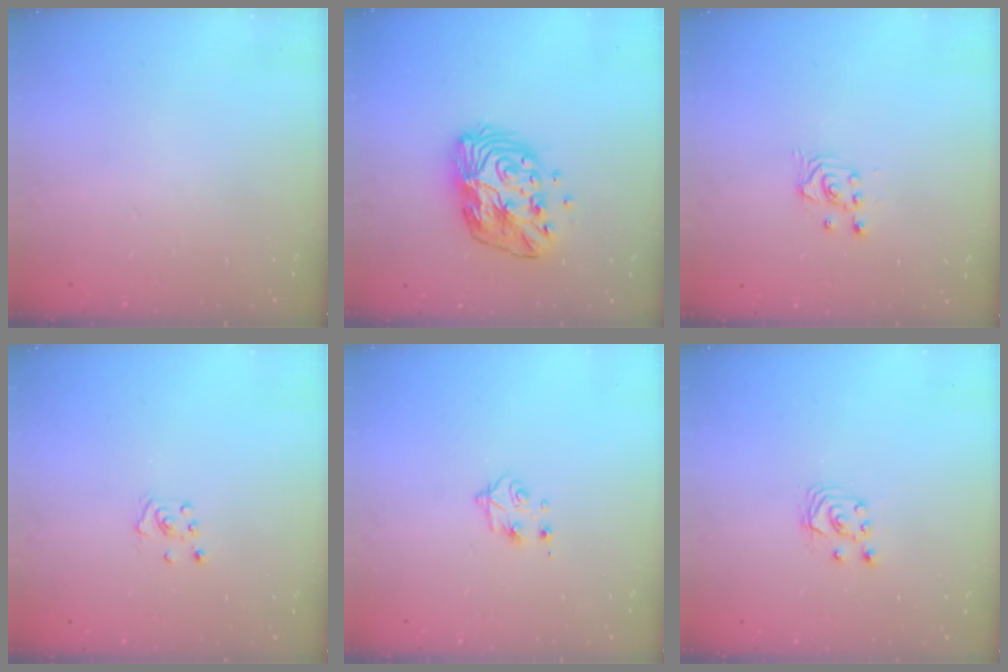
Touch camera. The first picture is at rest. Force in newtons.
{"total": 13.5, "press": 13.5, "slide": 1.0}
{"total": 2.4, "press": 2.3, "slide": 0.2}
{"total": 2.8, "press": 2.8, "slide": 0.3}
{"total": 4.9, "press": 4.8, "slide": 0.7}
{"total": 3.9, "press": 3.9, "slide": 0.4}